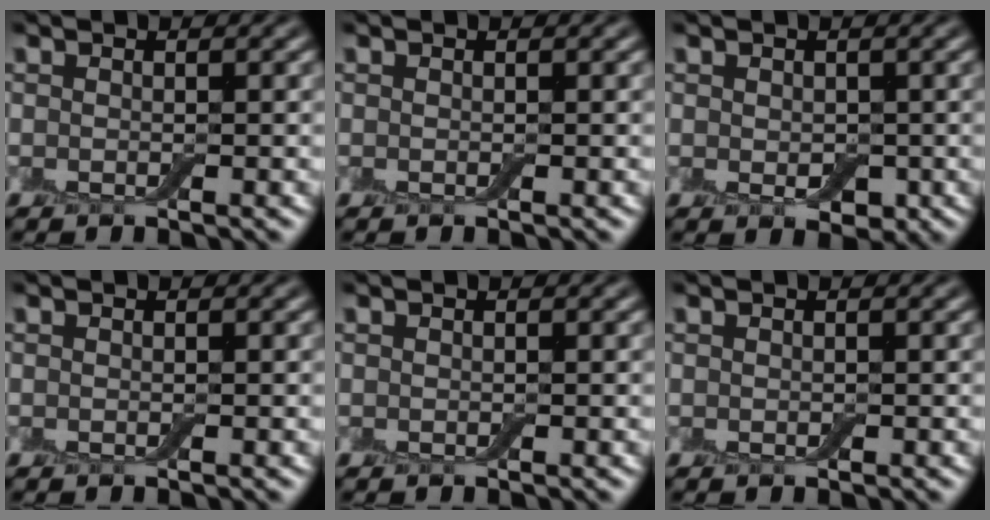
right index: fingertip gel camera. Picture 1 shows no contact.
{"total": 0.0}
{"total": 1.6, "force": [-0.1, 1.2, 1.0], "torque": [-0.016, -0.004, -0.002]}
{"total": 0.0}
{"total": 0.0}
{"total": 0.0}